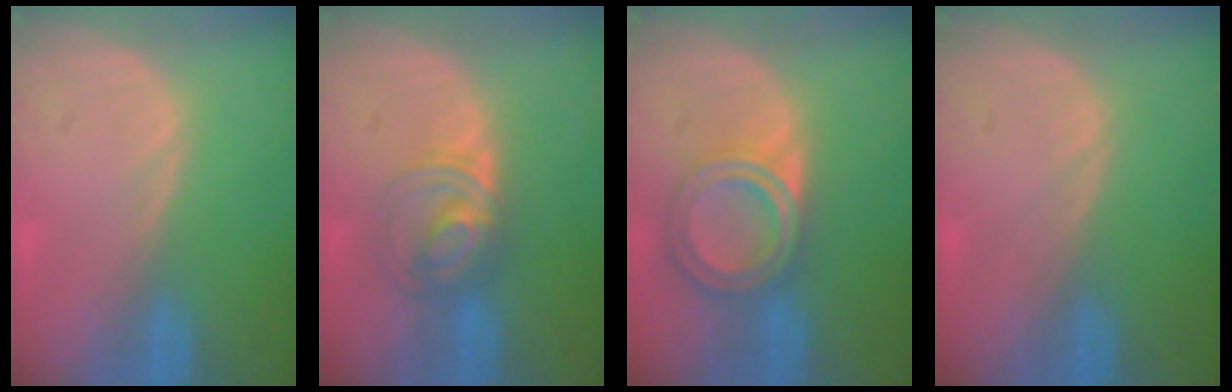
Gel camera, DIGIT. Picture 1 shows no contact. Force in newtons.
{"total": 5.6, "press": 5.6, "slide": 0.5}
{"total": 6.9, "press": 6.2, "slide": 3.1}
{"total": 0.0}